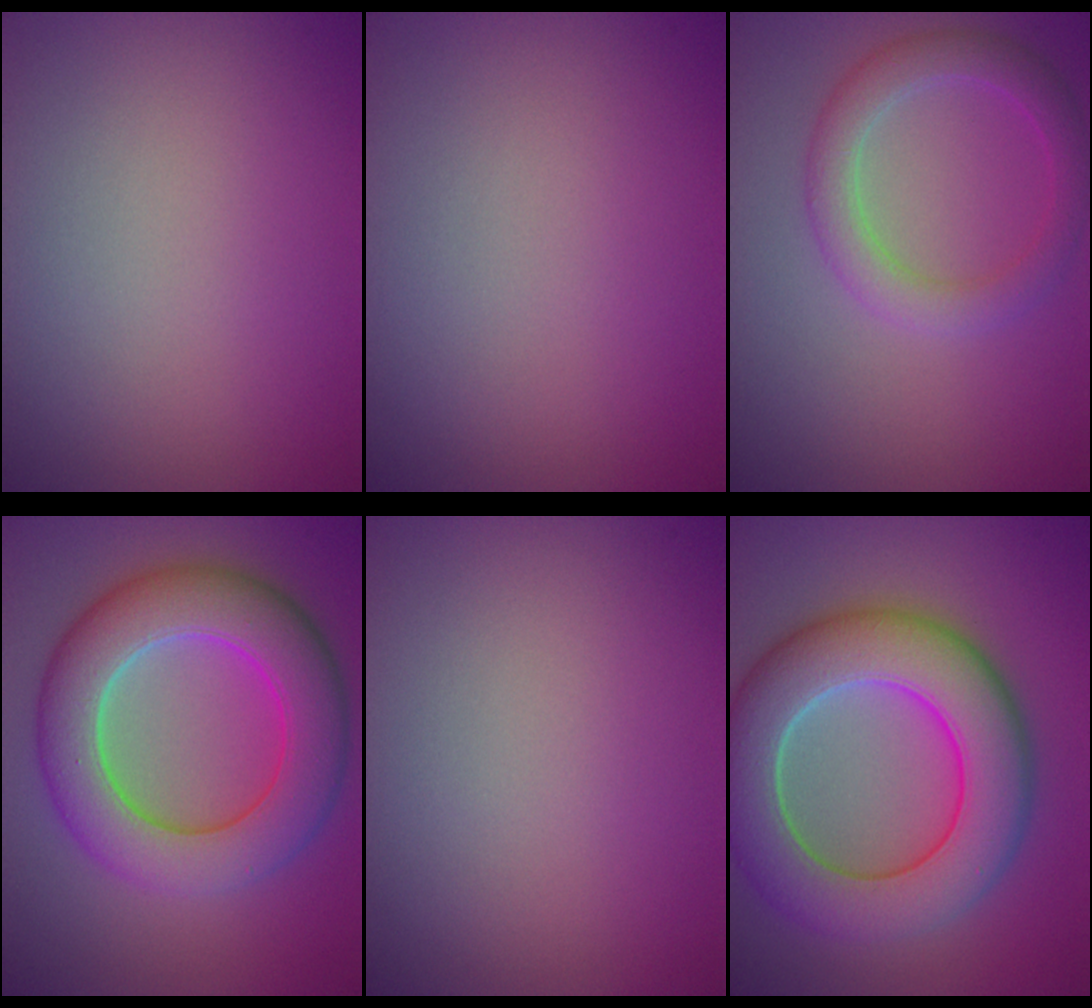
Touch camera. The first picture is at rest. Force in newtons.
{"total": 0.0}
{"total": 3.4, "press": 3.4, "slide": 0.2}
{"total": 9.2, "press": 9.2, "slide": 0.4}
{"total": 0.0}
{"total": 10.3, "press": 10.3, "slide": 0.9}